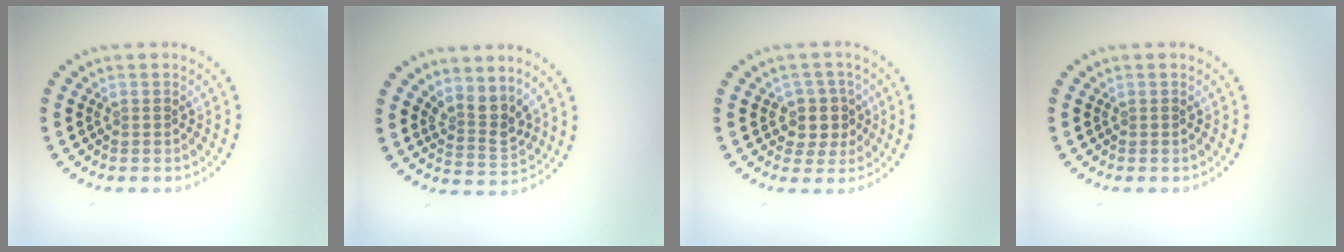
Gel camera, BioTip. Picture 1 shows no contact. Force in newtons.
{"total": 2.7, "press": 2.0, "slide": 1.8}
{"total": 3.0, "press": 2.6, "slide": 1.5}
{"total": 0.0}